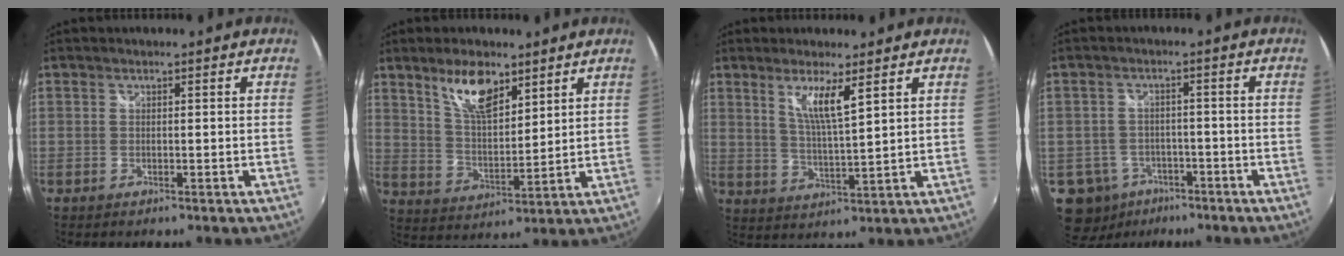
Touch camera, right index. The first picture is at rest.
{"total": 9.8, "force": [6.4, 3.9, 6.4], "torque": [-0.110, 0.003, 0.125]}
{"total": 6.3, "force": [3.6, 0.3, 5.1], "torque": [-0.097, -0.011, 0.068]}
{"total": 8.4, "force": [-4.3, 7.0, 1.9], "torque": [-0.065, 0.017, -0.055]}